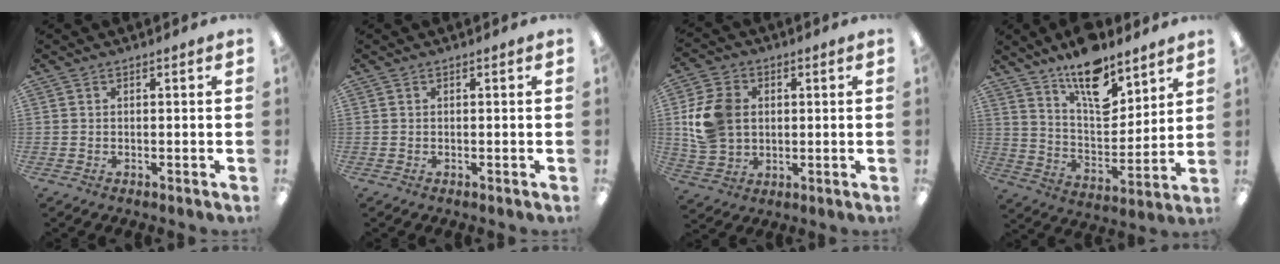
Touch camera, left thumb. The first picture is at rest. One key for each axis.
{"total": 0.0}
{"total": 11.4, "fx": 1.4, "fy": 9.1, "fz": 6.6, "tx": -0.141, "ty": 0.016, "tz": 0.032}
{"total": 15.2, "fx": 11.2, "fy": 6.4, "fz": 8.0, "tx": -0.123, "ty": -0.073, "tz": 0.197}